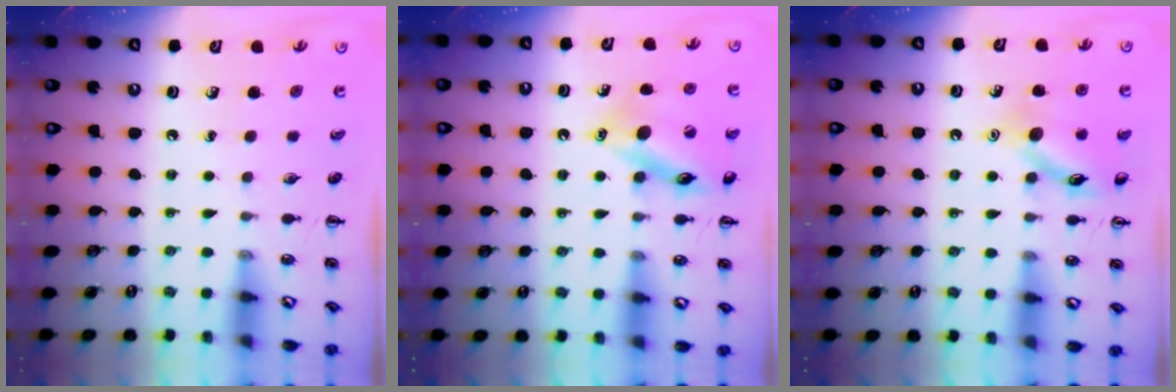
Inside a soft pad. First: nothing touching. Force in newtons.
{"total": 15.0, "press": 14.9, "slide": 1.7}
{"total": 12.3, "press": 12.3, "slide": 0.7}